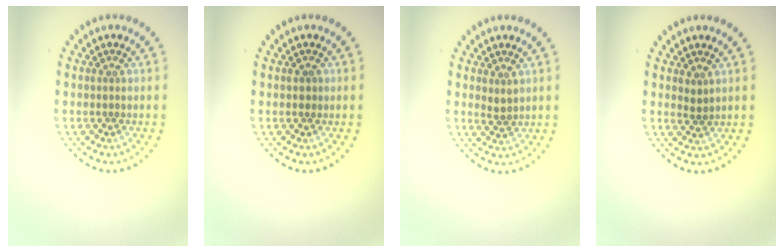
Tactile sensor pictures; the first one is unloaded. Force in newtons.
{"total": 0.8, "press": 0.8, "slide": 0.2}
{"total": 1.0, "press": 0.9, "slide": 0.5}
{"total": 0.9, "press": 0.8, "slide": 0.4}